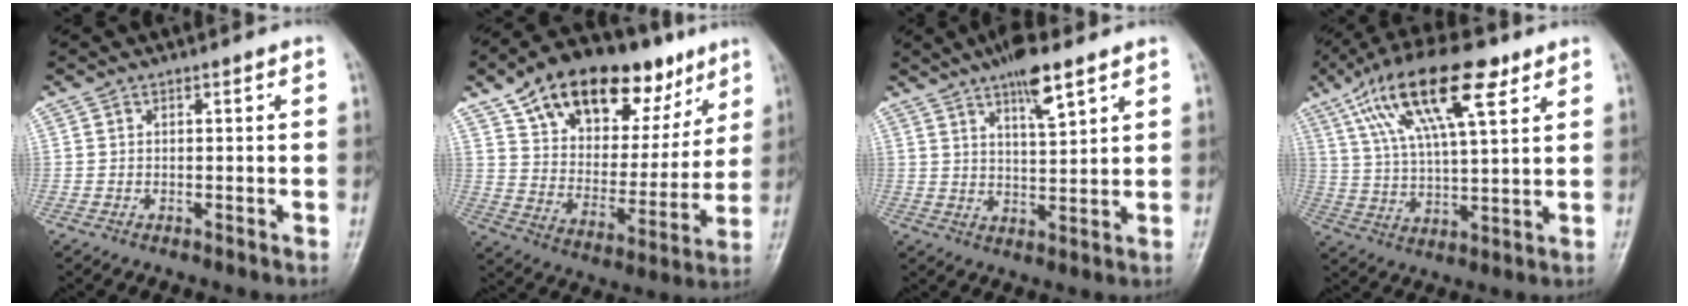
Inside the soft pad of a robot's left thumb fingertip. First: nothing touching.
{"total": 26.4, "force": [15.1, 14.1, 16.5], "torque": [-0.219, -0.013, 0.249]}
{"total": 8.2, "force": [5.2, 2.1, 6.0], "torque": [-0.094, -0.027, 0.088]}
{"total": 18.6, "force": [9.3, 6.3, 14.8], "torque": [-0.256, -0.005, 0.168]}